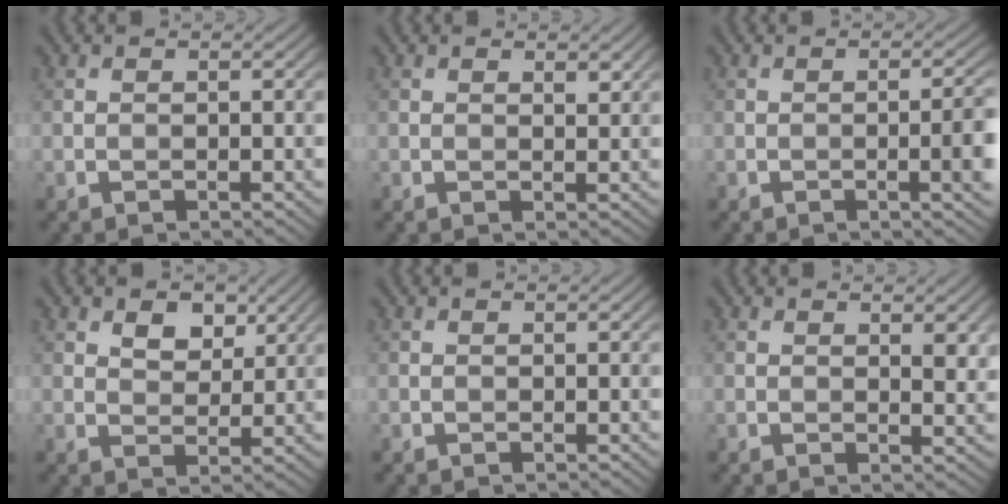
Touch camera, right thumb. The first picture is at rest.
{"total": 1.2, "force": [0.8, 0.4, 0.8], "torque": [-0.014, -0.004, 0.015]}
{"total": 4.2, "force": [-0.8, 0.8, 4.1], "torque": [-0.062, 0.002, -0.011]}
{"total": 3.9, "force": [2.1, 2.5, 2.2], "torque": [-0.042, -0.005, 0.034]}
{"total": 0.0}
{"total": 2.5, "force": [1.0, 0.9, 2.1], "torque": [-0.032, -0.007, 0.021]}